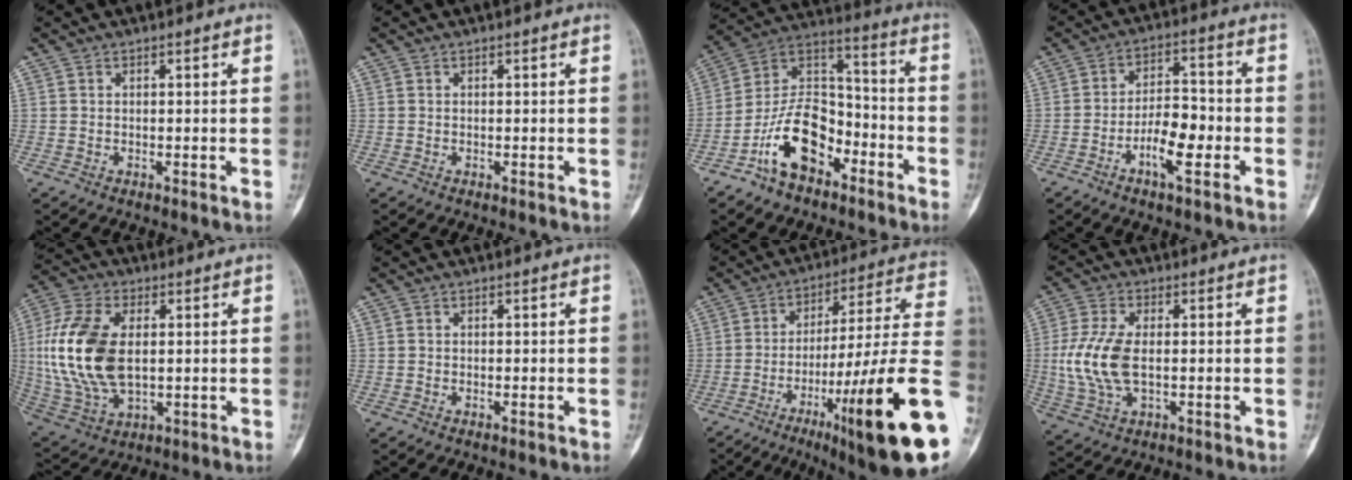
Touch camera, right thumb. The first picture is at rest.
{"total": 0.0}
{"total": 15.1, "force": [-8.0, 8.9, 9.3], "torque": [-0.147, 0.080, -0.153]}
{"total": 8.9, "force": [-3.4, 3.5, 7.5], "torque": [-0.123, 0.028, -0.064]}
{"total": 18.5, "force": [1.3, 10.7, 15.0], "torque": [-0.324, -0.006, 0.032]}
{"total": 0.0}
{"total": 25.7, "force": [-8.6, 1.9, 24.2], "torque": [-0.344, 0.023, -0.129]}
{"total": 10.6, "force": [-0.2, 5.6, 9.0], "torque": [-0.209, 0.001, -0.002]}